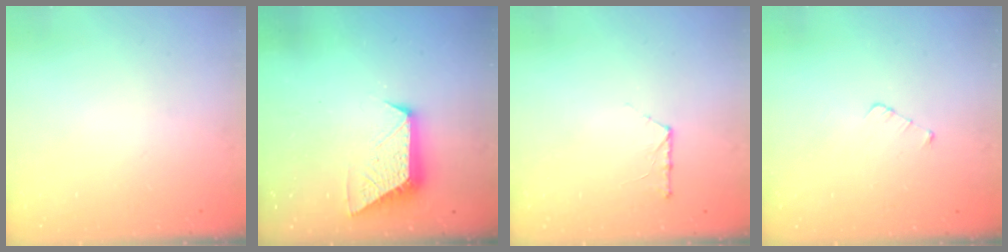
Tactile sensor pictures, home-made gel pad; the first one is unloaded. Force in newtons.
{"total": 9.6, "press": 9.6, "slide": 0.5}
{"total": 6.0, "press": 6.0, "slide": 0.7}
{"total": 2.4, "press": 2.4, "slide": 0.3}